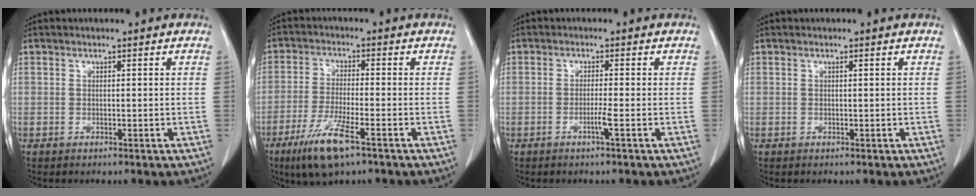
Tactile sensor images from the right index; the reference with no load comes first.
{"total": 8.6, "force": [-5.1, 1.1, 6.9], "torque": [-0.143, -0.022, -0.089]}
{"total": 1.8, "force": [-0.8, -0.5, 1.5], "torque": [-0.030, -0.002, -0.018]}
{"total": 0.0}